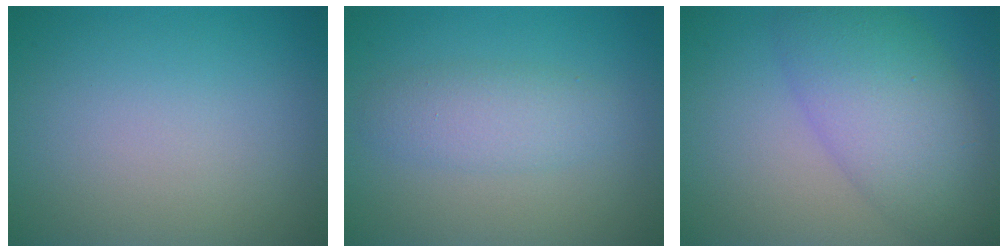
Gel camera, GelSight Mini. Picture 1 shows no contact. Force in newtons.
{"total": 2.9, "press": 2.9, "slide": 0.1}
{"total": 7.3, "press": 7.3, "slide": 0.1}